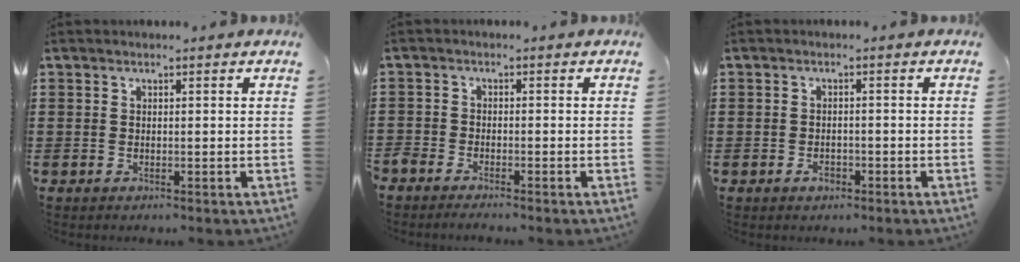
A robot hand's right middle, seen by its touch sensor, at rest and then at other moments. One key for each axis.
{"total": 2.0, "fx": -1.9, "fy": 0.2, "fz": 0.2, "tx": -0.008, "ty": 0.000, "tz": -0.041}
{"total": 1.5, "fx": -0.9, "fy": 0.9, "fz": 0.8, "tx": -0.017, "ty": 0.001, "tz": -0.019}